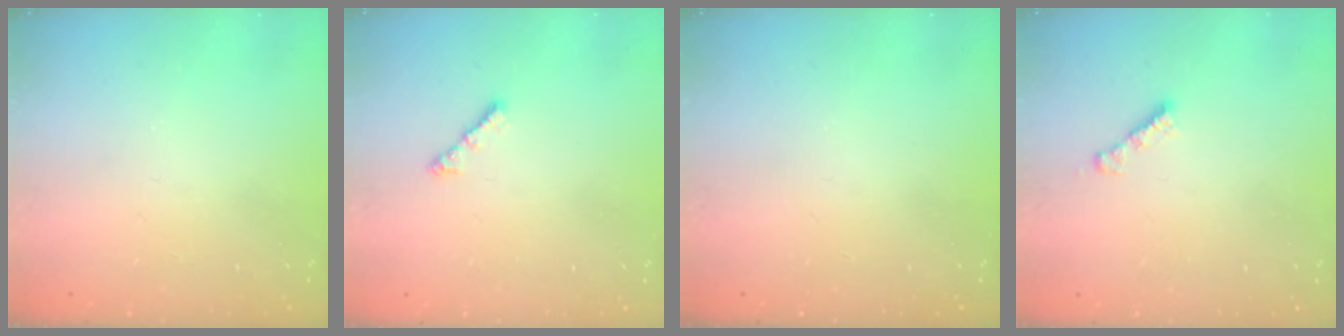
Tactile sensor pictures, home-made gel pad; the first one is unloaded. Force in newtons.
{"total": 3.0, "press": 2.9, "slide": 0.6}
{"total": 0.0}
{"total": 2.7, "press": 2.7, "slide": 0.3}